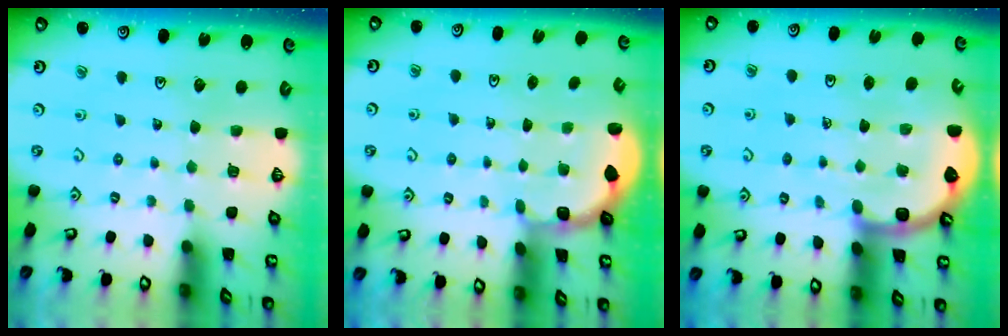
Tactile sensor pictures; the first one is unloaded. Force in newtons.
{"total": 1.8, "press": 1.7, "slide": 0.7}
{"total": 7.3, "press": 7.0, "slide": 2.1}